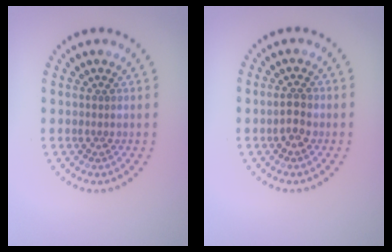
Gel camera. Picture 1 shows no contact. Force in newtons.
{"total": 1.8, "press": 1.8, "slide": 0.1}